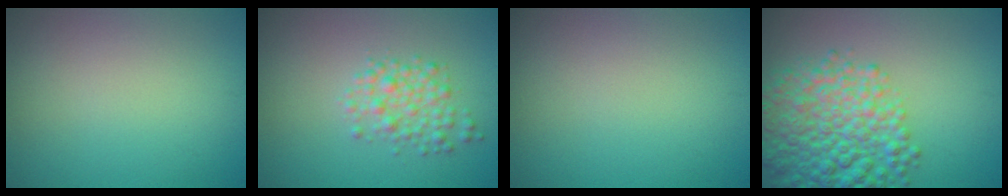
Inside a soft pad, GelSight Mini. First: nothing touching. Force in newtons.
{"total": 2.6, "press": 2.6, "slide": 0.1}
{"total": 0.0}
{"total": 7.8, "press": 7.8, "slide": 0.3}